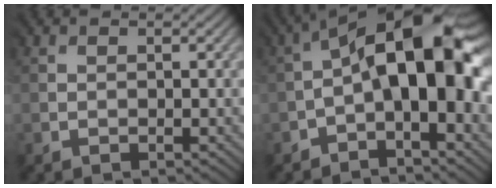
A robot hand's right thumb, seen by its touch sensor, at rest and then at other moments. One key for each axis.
{"total": 14.2, "fx": -0.3, "fy": 6.0, "fz": 12.9, "tx": -0.202, "ty": 0.026, "tz": -0.012}